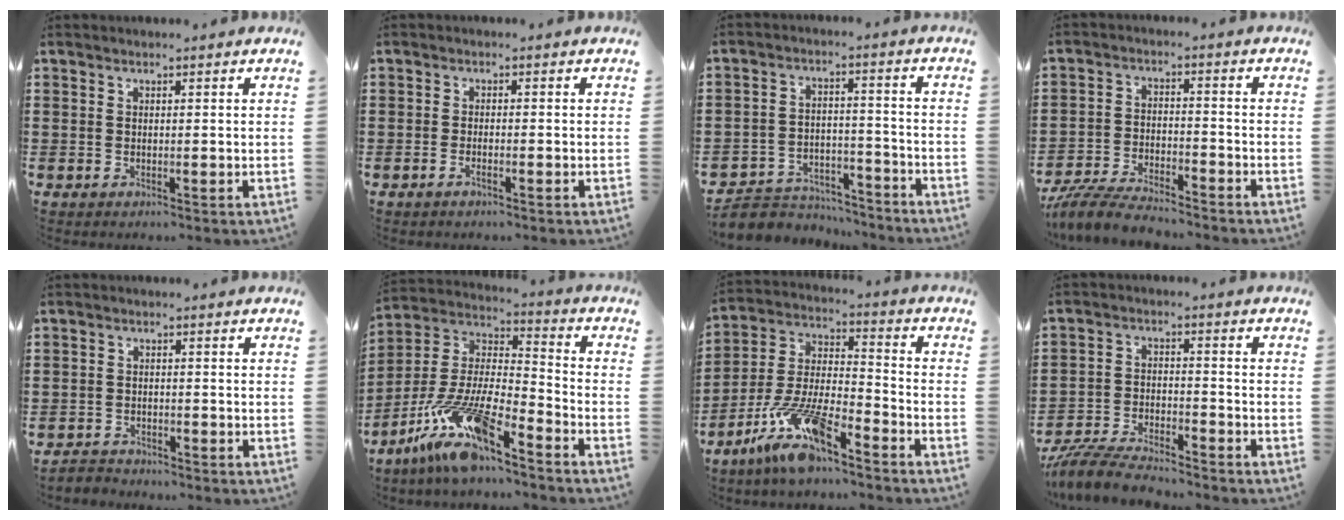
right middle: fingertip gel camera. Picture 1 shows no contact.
{"total": 1.1, "force": [-0.8, 0.2, 0.8], "torque": [-0.016, -0.003, -0.014]}
{"total": 5.4, "force": [-5.2, 1.6, 0.2], "torque": [-0.012, 0.013, -0.107]}
{"total": 6.5, "force": [-6.2, 0.7, 2.0], "torque": [-0.048, 0.000, -0.121]}
{"total": 2.3, "force": [-2.2, 0.4, -0.3], "torque": [-0.003, -0.001, -0.050]}
{"total": 12.8, "force": [-9.7, 1.7, 8.2], "torque": [-0.196, -0.011, -0.203]}
{"total": 11.5, "force": [-9.0, 2.2, 6.8], "torque": [-0.156, 0.008, -0.183]}
{"total": 7.0, "force": [-6.6, 0.9, 2.0], "torque": [-0.047, 0.003, -0.128]}